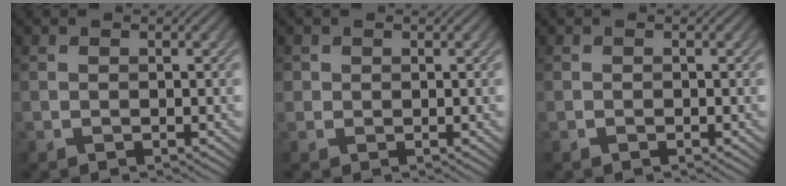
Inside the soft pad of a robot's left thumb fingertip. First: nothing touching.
{"total": 1.0, "force": [0.3, 1.0, 0.2], "torque": [-0.001, -0.002, 0.002]}
{"total": 0.7, "force": [-0.4, 0.1, 0.5], "torque": [-0.009, -0.001, -0.006]}